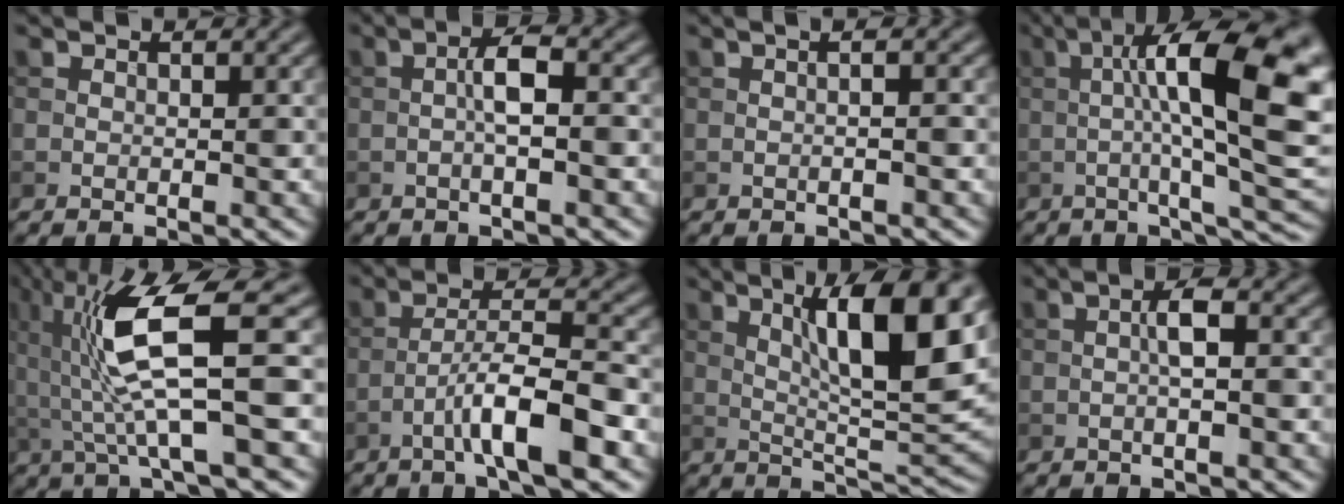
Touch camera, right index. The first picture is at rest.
{"total": 3.0, "force": [-0.5, 0.6, 2.9], "torque": [-0.053, 0.009, -0.012]}
{"total": 2.7, "force": [0.6, 1.2, 2.3], "torque": [-0.002, 0.009, -0.017]}
{"total": 16.4, "force": [1.8, 4.0, 15.8], "torque": [-0.209, 0.020, 0.034]}
{"total": 9.0, "force": [1.2, 1.7, 8.7], "torque": [-0.167, 0.002, 0.027]}
{"total": 6.1, "force": [-2.9, 0.8, 5.3], "torque": [-0.087, 0.017, -0.054]}
{"total": 10.7, "force": [3.2, 2.4, 9.9], "torque": [-0.146, -0.001, 0.057]}
{"total": 2.3, "force": [-0.3, 0.4, 2.3], "torque": [-0.043, 0.006, -0.008]}